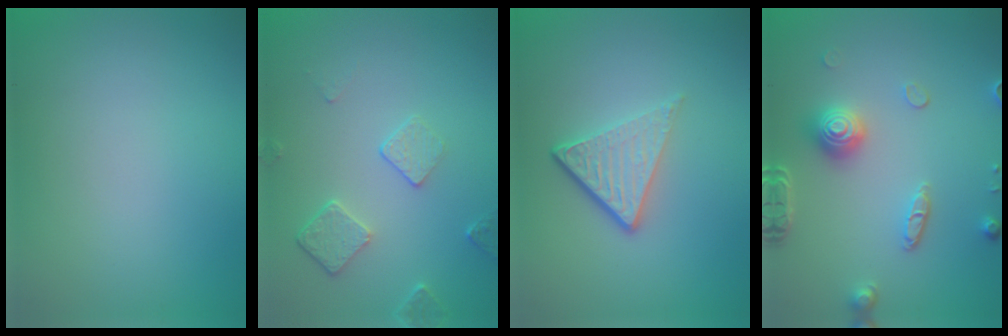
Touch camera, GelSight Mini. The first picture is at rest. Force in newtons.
{"total": 2.3, "press": 1.6, "slide": 1.6}
{"total": 4.2, "press": 2.6, "slide": 3.3}
{"total": 3.9, "press": 3.4, "slide": 1.9}